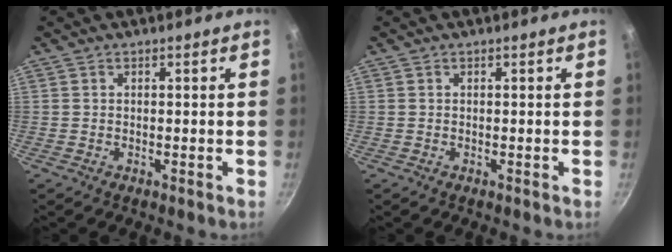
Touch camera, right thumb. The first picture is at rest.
{"total": 0.0}